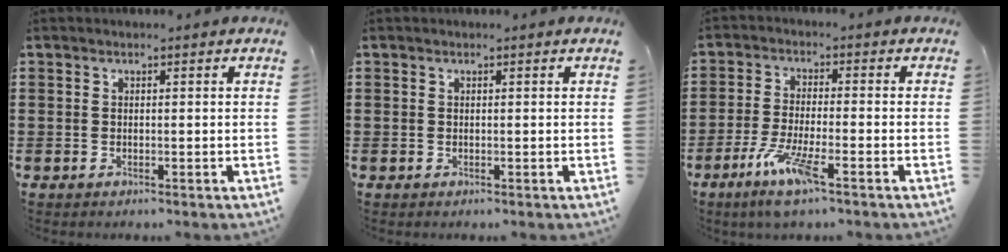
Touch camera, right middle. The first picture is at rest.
{"total": 0.0}
{"total": 6.7, "force": [-4.0, 0.9, 5.3], "torque": [-0.108, -0.011, -0.073]}